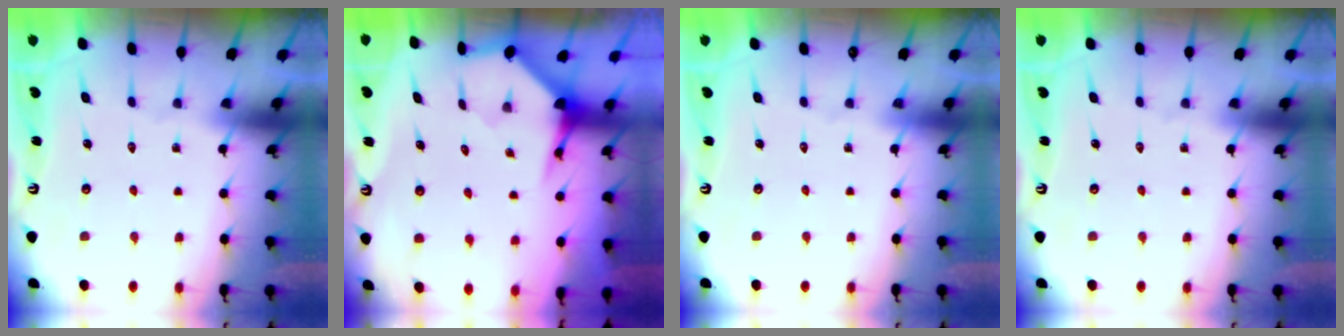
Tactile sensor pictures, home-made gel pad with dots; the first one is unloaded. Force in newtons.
{"total": 4.0, "press": 3.9, "slide": 0.4}
{"total": 0.0}
{"total": 0.0}